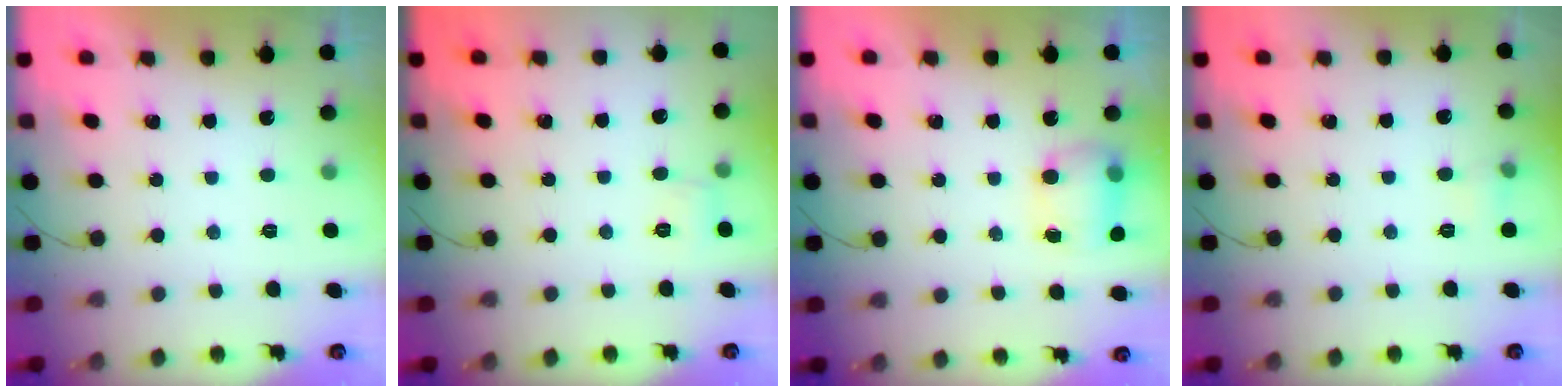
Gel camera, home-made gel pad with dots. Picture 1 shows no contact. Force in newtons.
{"total": 5.6, "press": 5.4, "slide": 1.5}
{"total": 6.6, "press": 6.5, "slide": 0.9}
{"total": 4.6, "press": 4.4, "slide": 1.4}